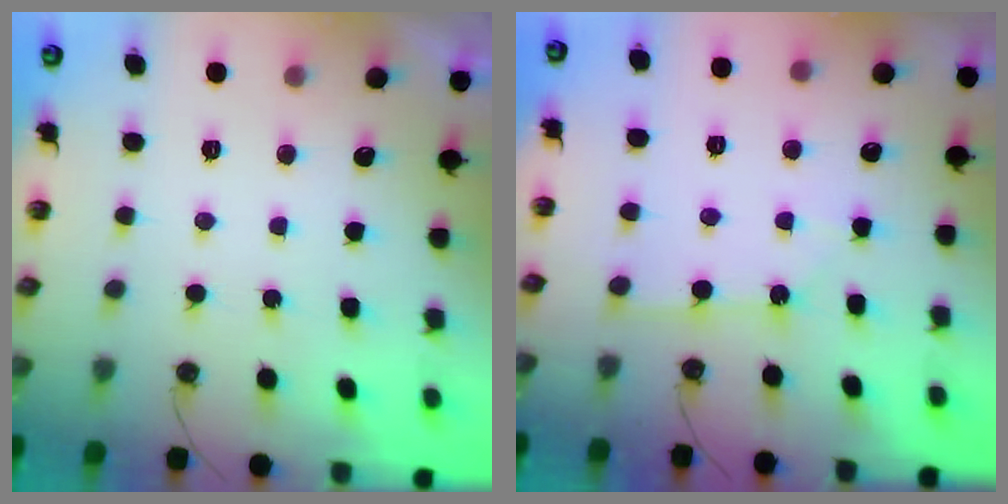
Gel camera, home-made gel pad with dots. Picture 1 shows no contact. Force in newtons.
{"total": 2.5, "press": 2.5, "slide": 0.3}